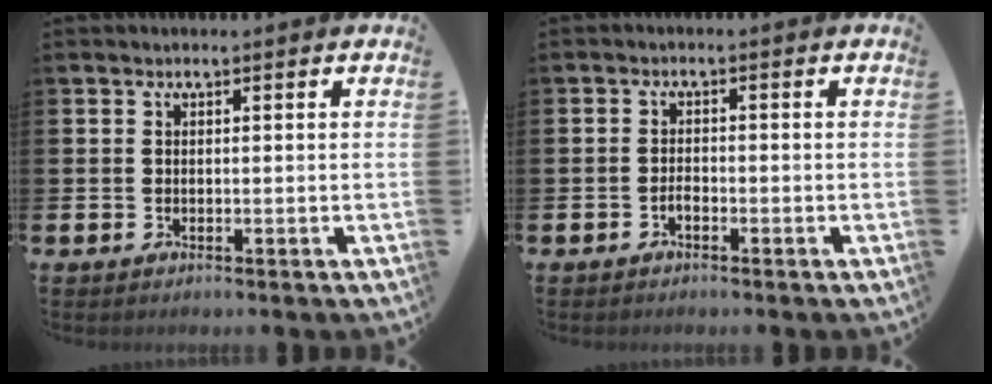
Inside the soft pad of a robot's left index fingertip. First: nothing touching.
{"total": 1.2, "force": [-0.8, 0.5, 0.7], "torque": [-0.015, 0.000, -0.016]}